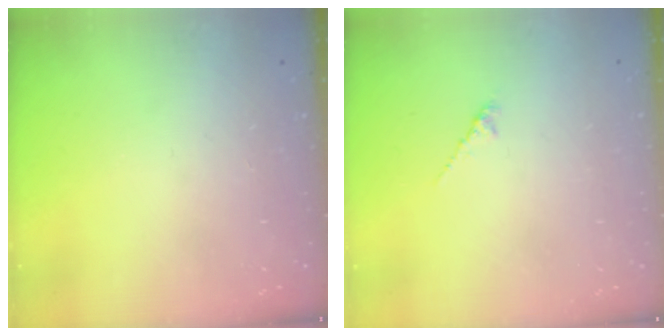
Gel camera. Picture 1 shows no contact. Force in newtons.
{"total": 2.0, "press": 2.0, "slide": 0.6}